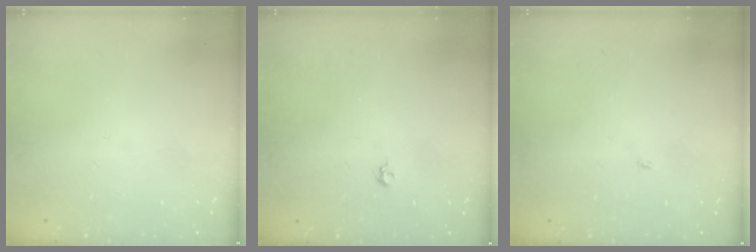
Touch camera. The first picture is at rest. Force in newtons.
{"total": 3.7, "press": 3.6, "slide": 0.7}
{"total": 1.9, "press": 1.9, "slide": 0.2}